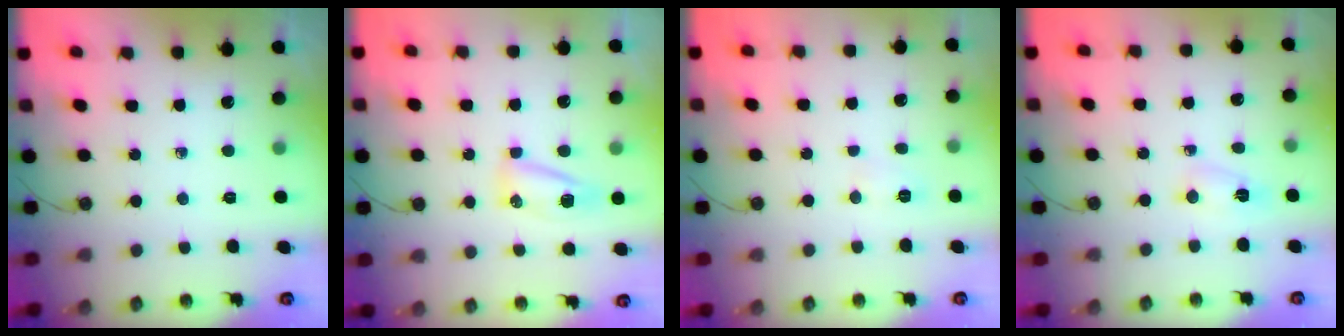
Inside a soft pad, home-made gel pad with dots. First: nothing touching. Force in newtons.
{"total": 6.6, "press": 6.5, "slide": 1.1}
{"total": 3.8, "press": 3.7, "slide": 0.9}
{"total": 2.2, "press": 2.1, "slide": 0.6}